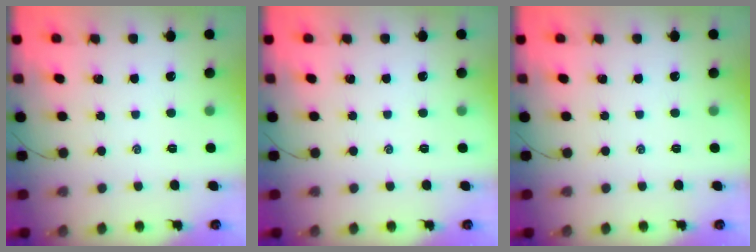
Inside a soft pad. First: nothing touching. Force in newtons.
{"total": 0.0}
{"total": 0.0}